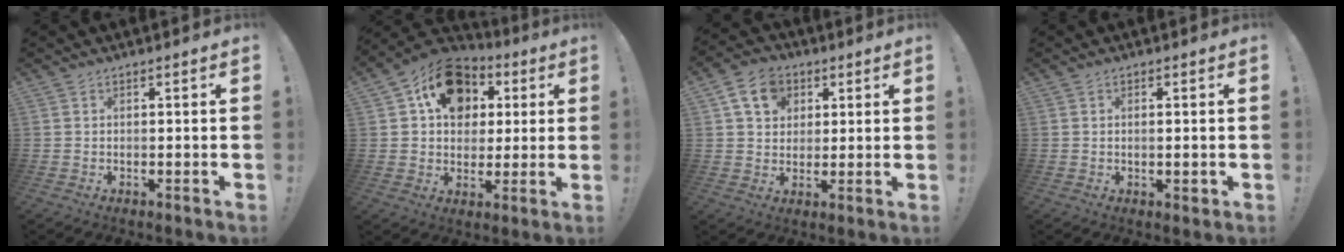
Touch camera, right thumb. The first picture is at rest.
{"total": 17.8, "force": [6.9, 13.6, 9.2], "torque": [-0.132, -0.017, 0.130]}
{"total": 10.9, "force": [4.5, 8.6, 5.0], "torque": [-0.071, -0.011, 0.087]}
{"total": 1.6, "force": [0.0, 0.4, 1.6], "torque": [-0.007, -0.008, -0.004]}